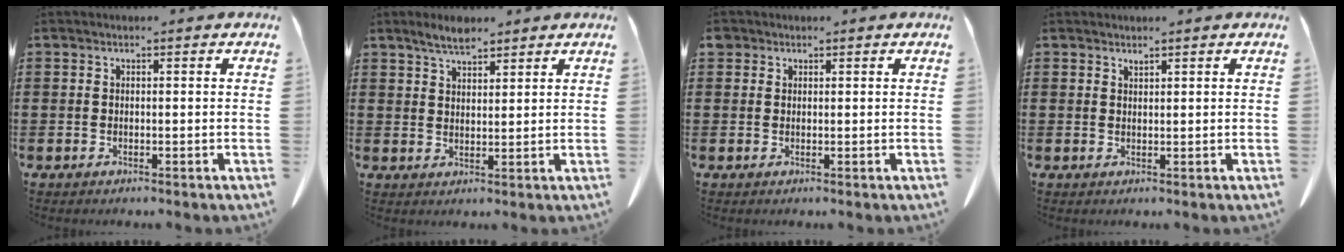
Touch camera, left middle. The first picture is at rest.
{"total": 3.7, "force": [3.1, 1.1, 1.7], "torque": [-0.040, -0.001, 0.056]}
{"total": 1.3, "force": [0.9, 0.8, 0.1], "torque": [-0.006, 0.004, 0.018]}
{"total": 0.8, "force": [0.8, 0.0, 0.2], "torque": [-0.006, -0.002, 0.015]}